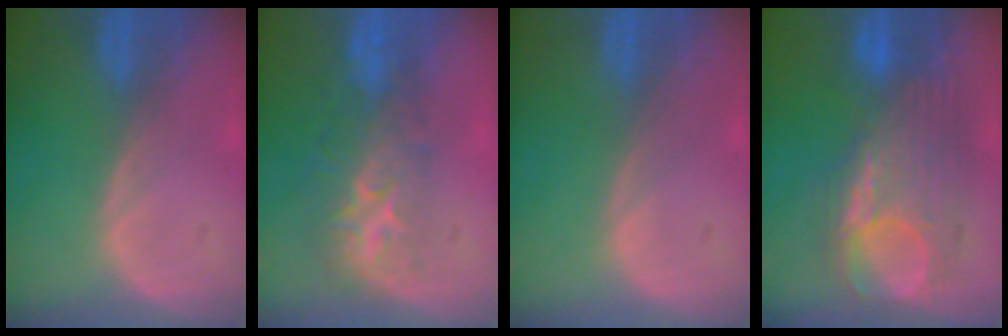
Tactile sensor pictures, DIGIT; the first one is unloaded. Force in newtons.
{"total": 8.2, "press": 7.4, "slide": 3.7}
{"total": 0.0}
{"total": 9.6, "press": 9.4, "slide": 2.1}